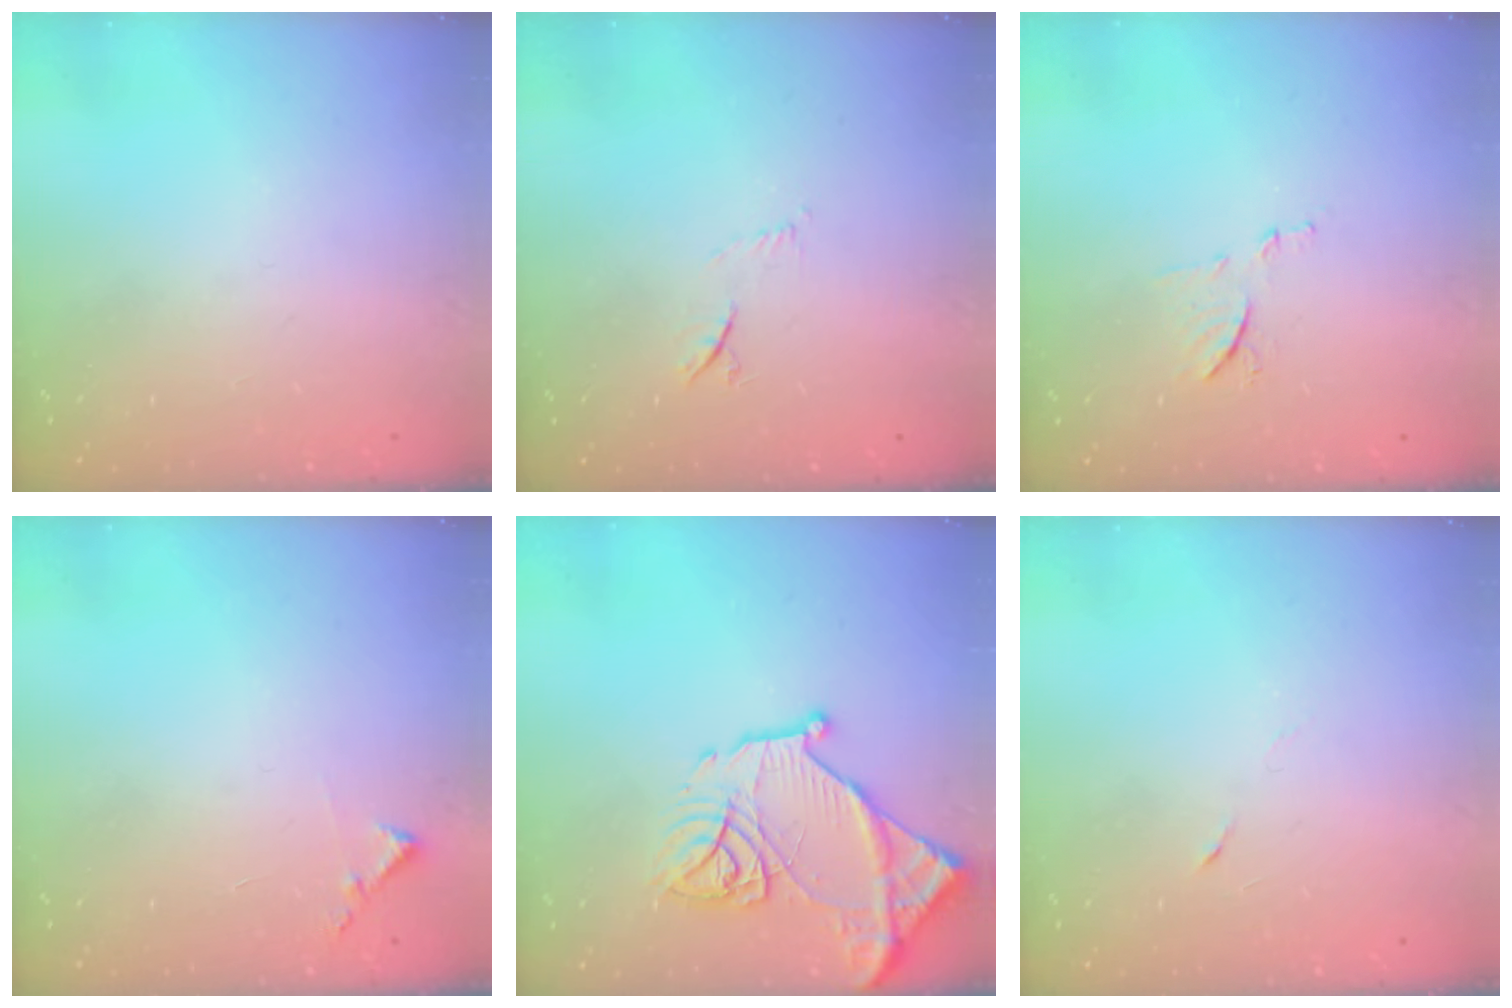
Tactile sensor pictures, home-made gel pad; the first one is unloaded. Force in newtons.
{"total": 4.7, "press": 4.6, "slide": 1.2}
{"total": 7.2, "press": 7.1, "slide": 0.5}
{"total": 5.2, "press": 5.2, "slide": 0.6}
{"total": 17.5, "press": 17.4, "slide": 1.9}
{"total": 2.9, "press": 2.7, "slide": 1.0}